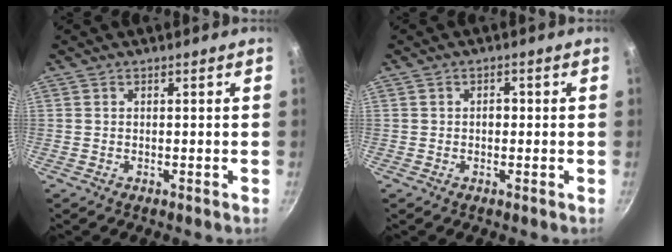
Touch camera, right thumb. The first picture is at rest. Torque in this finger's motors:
{"motor_torque": [-0.03, 0.21, 0.78, 0.15, -0.02]}